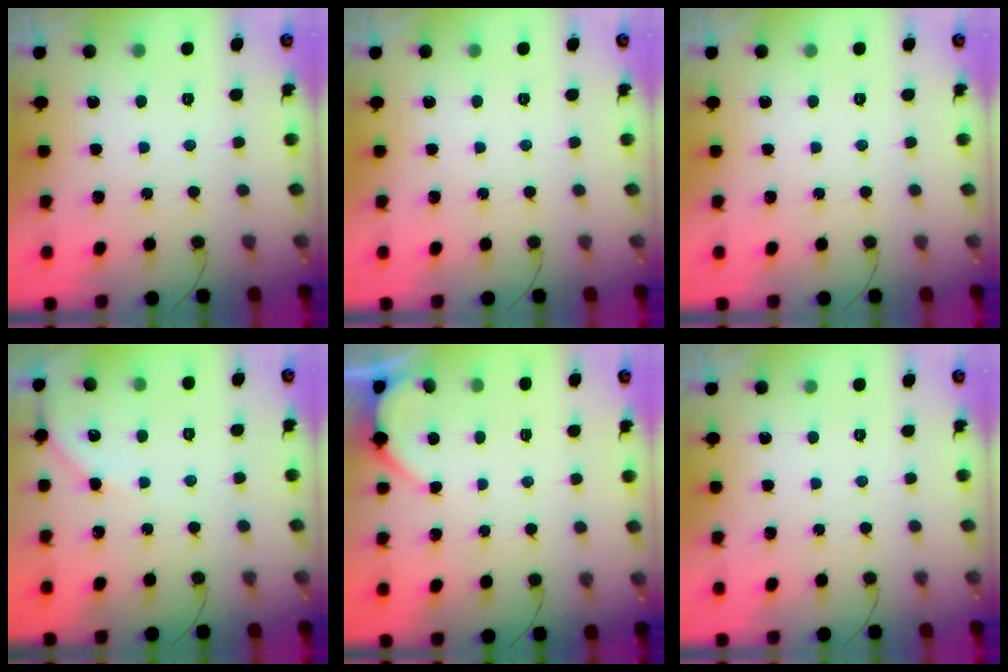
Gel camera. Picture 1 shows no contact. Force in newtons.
{"total": 0.0}
{"total": 0.0}
{"total": 4.1, "press": 4.1, "slide": 0.5}
{"total": 2.3, "press": 2.3, "slide": 0.3}
{"total": 0.0}